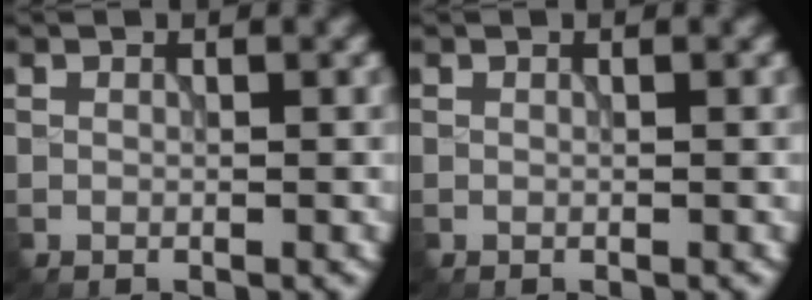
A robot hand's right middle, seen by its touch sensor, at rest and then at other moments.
{"total": 0.0}